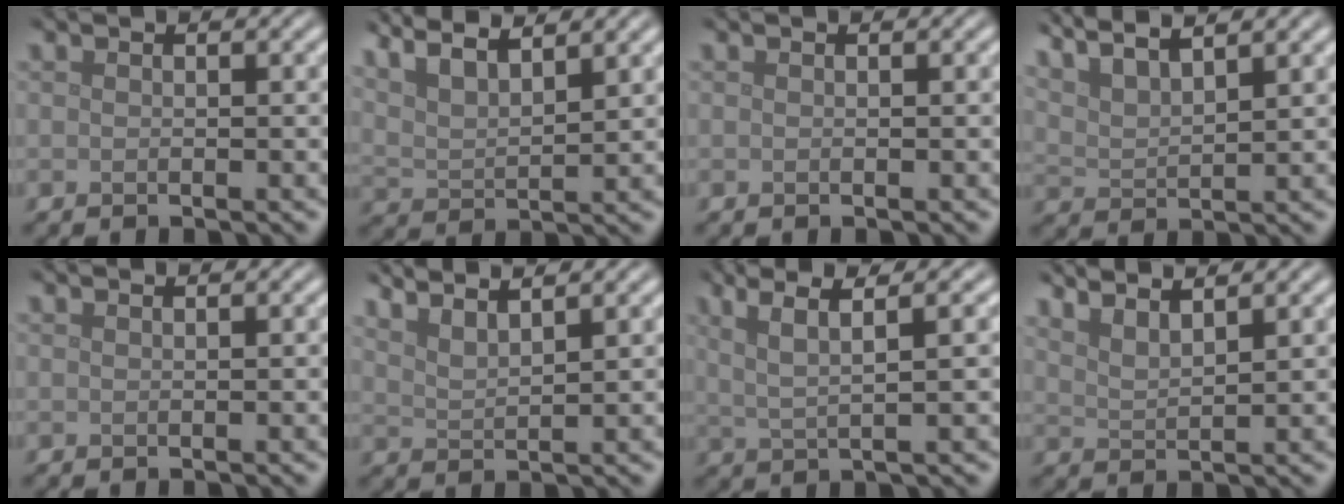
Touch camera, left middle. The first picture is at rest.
{"total": 7.2, "force": [5.5, 2.1, 4.2], "torque": [-0.068, 0.020, 0.074]}
{"total": 0.0}
{"total": 6.7, "force": [5.3, 1.8, 3.7], "torque": [-0.054, 0.023, 0.067]}
{"total": 0.0}
{"total": 4.3, "force": [3.7, 1.0, 2.0], "torque": [-0.014, 0.016, 0.042]}
{"total": 4.8, "force": [2.4, 0.9, 4.1], "torque": [-0.072, 0.010, 0.034]}
{"total": 3.8, "force": [3.3, 0.8, 1.7], "torque": [-0.010, 0.010, 0.042]}